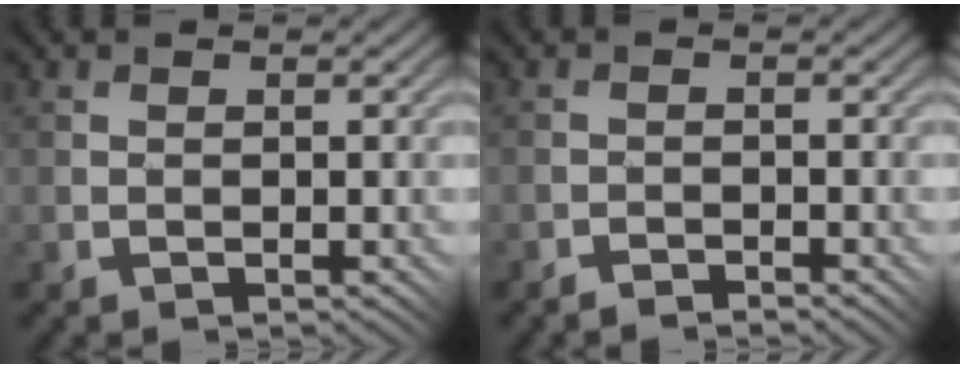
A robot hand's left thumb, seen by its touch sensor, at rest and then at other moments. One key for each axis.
{"total": 1.3, "fx": -1.3, "fy": -0.1, "fz": -0.1, "tx": 0.005, "ty": 0.009, "tz": -0.029}